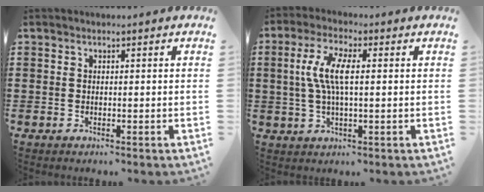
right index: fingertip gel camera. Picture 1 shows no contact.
{"total": 6.7, "force": [0.5, 2.3, 6.3], "torque": [-0.140, 0.001, 0.000]}